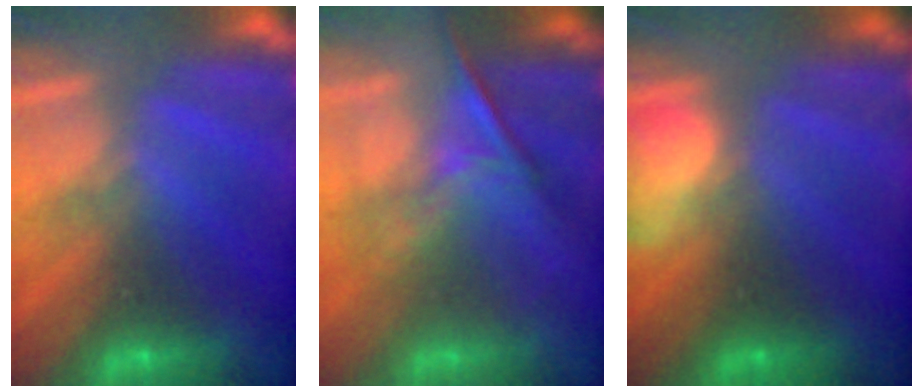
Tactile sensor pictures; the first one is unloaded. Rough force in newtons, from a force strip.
{"total": 1.1}
{"total": 2.8}